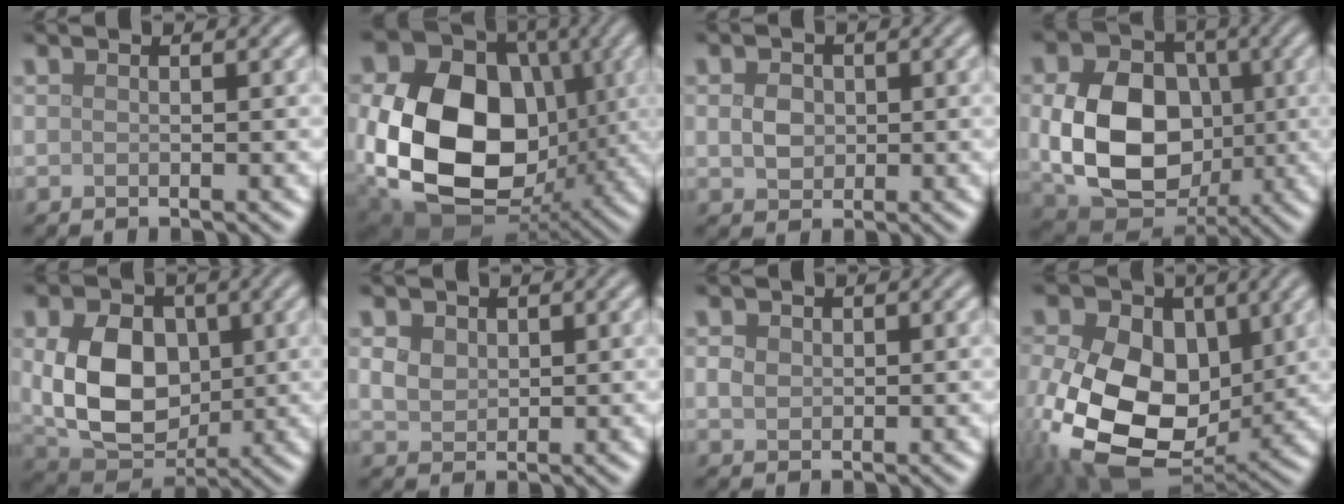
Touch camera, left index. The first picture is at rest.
{"total": 19.7, "force": [-0.5, 15.2, 12.4], "torque": [-0.241, -0.031, -0.011]}
{"total": 2.2, "force": [0.2, 1.8, 1.2], "torque": [-0.025, 0.000, 0.001]}
{"total": 11.1, "force": [-0.4, 8.4, 7.3], "torque": [-0.150, -0.013, -0.003]}
{"total": 9.4, "force": [0.7, 6.8, 6.5], "torque": [-0.139, -0.010, 0.016]}
{"total": 2.4, "force": [0.9, 1.9, 1.2], "torque": [-0.026, 0.003, 0.012]}
{"total": 1.3, "force": [0.3, 1.1, 0.6], "torque": [-0.012, 0.001, 0.004]}
{"total": 16.6, "force": [-0.8, 11.8, 11.7], "torque": [-0.220, -0.018, -0.011]}